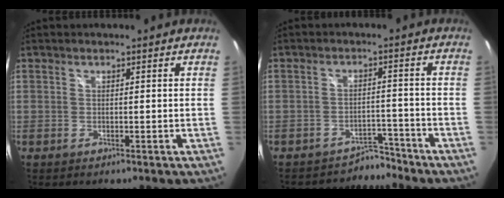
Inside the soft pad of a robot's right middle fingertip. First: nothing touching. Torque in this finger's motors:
{"motor_torque": [-0.41, -0.09, -0.09, -0.02]}